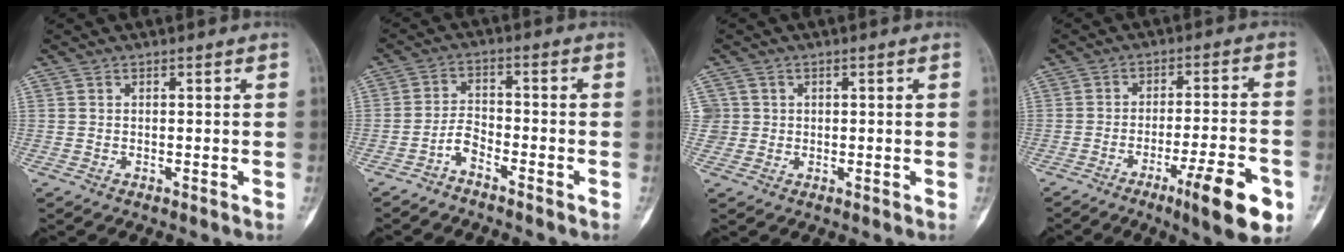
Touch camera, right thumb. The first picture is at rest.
{"total": 3.4, "force": [-2.8, 1.2, 1.7], "torque": [-0.031, 0.027, -0.056]}
{"total": 2.7, "force": [0.3, 2.7, 0.0], "torque": [0.021, 0.004, 0.006]}
{"total": 13.1, "force": [-6.2, 2.4, 11.2], "torque": [-0.162, 0.016, -0.088]}